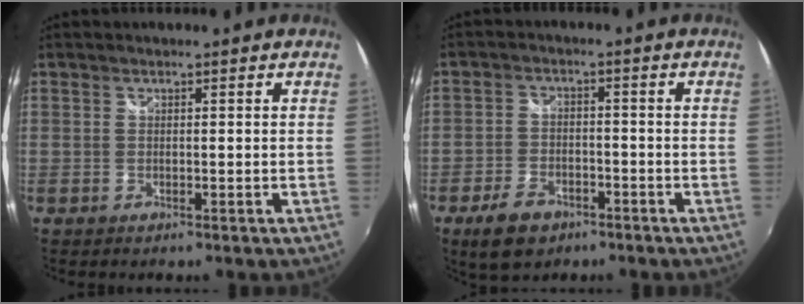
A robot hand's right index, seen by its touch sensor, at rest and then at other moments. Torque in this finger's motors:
{"motor_torque": [0.58, -0.56, 0.24, 0.03]}